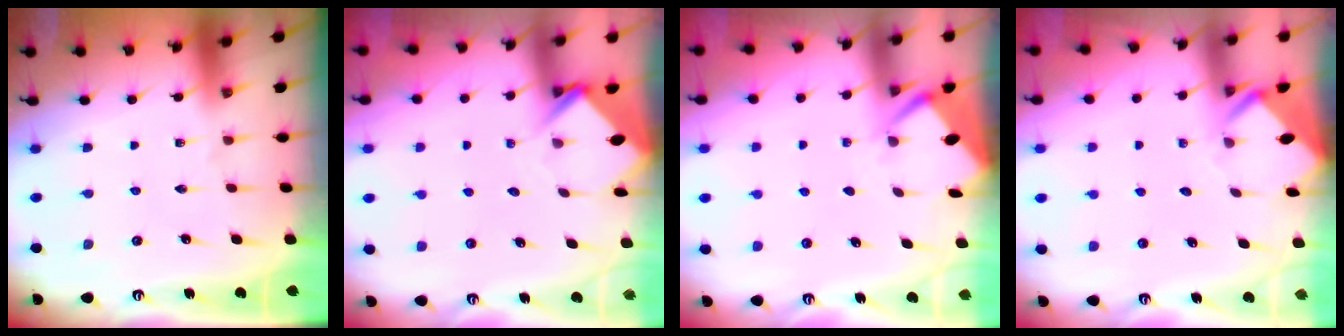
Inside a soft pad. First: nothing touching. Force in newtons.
{"total": 3.6, "press": 3.6, "slide": 0.3}
{"total": 2.6, "press": 2.6, "slide": 0.3}
{"total": 3.4, "press": 3.4, "slide": 0.1}